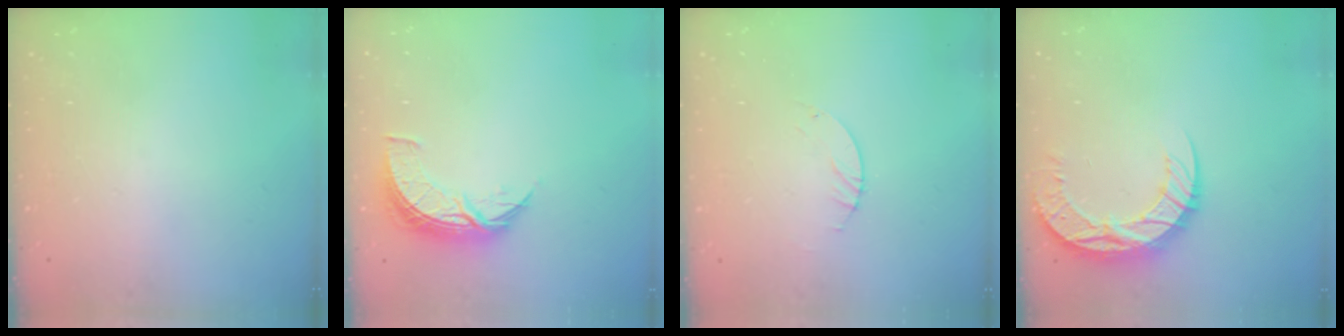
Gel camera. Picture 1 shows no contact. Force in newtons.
{"total": 8.5, "press": 8.5, "slide": 0.5}
{"total": 0.9, "press": 0.8, "slide": 0.2}
{"total": 11.6, "press": 11.6, "slide": 0.9}